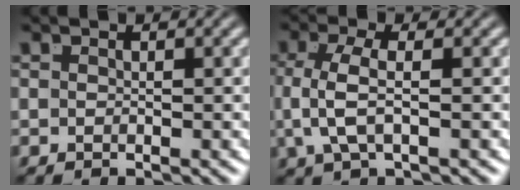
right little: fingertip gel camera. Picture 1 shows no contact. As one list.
[{"total": 3.8, "force": [0.1, 1.5, 3.5], "torque": [-0.086, -0.007, 0.010]}]